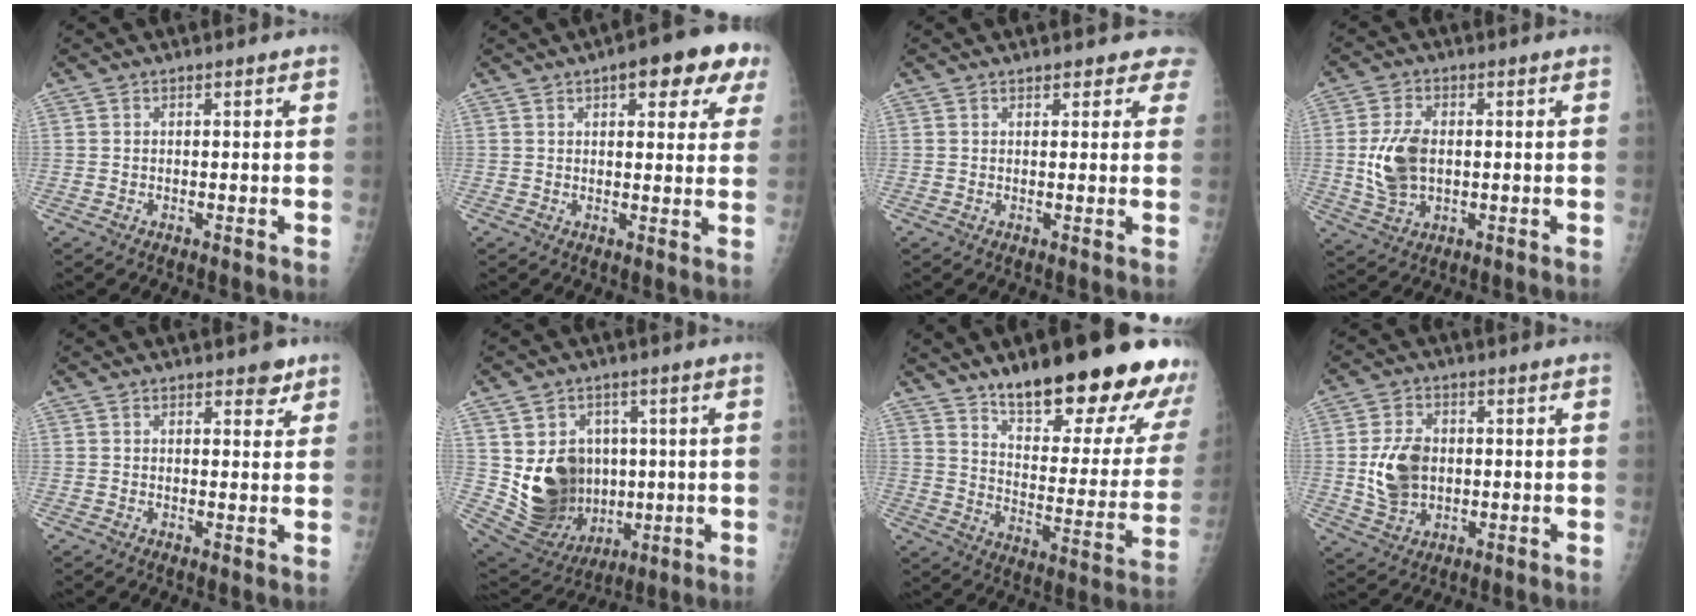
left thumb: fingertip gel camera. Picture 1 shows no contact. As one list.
[{"total": 10.7, "force": [5.4, 4.2, 8.2], "torque": [-0.062, -0.006, 0.059]}, {"total": 3.9, "force": [3.4, 1.8, 0.6], "torque": [0.034, -0.012, 0.021]}, {"total": 8.7, "force": [0.0, 5.6, 6.7], "torque": [-0.129, -0.001, 0.006]}, {"total": 2.7, "force": [1.9, 1.5, 1.3], "torque": [0.002, -0.009, 0.022]}, {"total": 16.2, "force": [0.8, 13.4, 9.1], "torque": [-0.117, -0.009, 0.048]}, {"total": 26.8, "force": [19.3, 7.8, 16.8], "torque": [-0.186, -0.107, 0.273]}, {"total": 9.1, "force": [0.1, 6.6, 6.2], "torque": [-0.100, 0.000, 0.008]}]